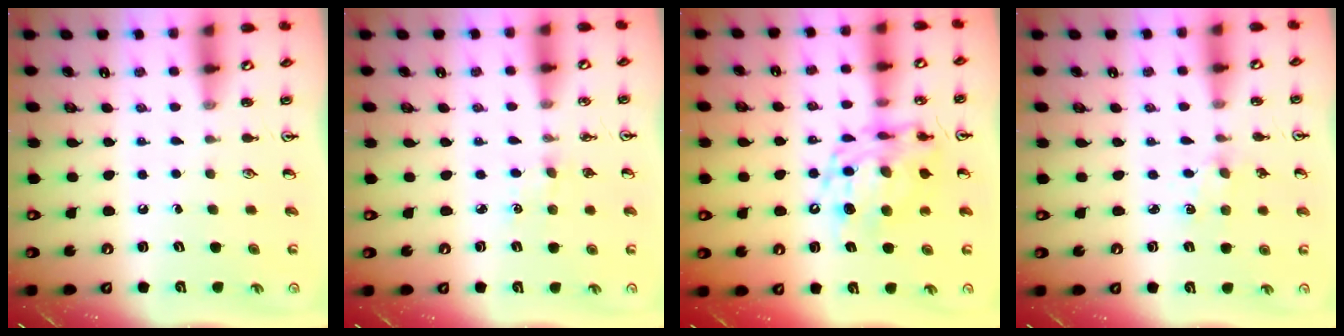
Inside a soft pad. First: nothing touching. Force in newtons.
{"total": 2.0, "press": 2.0, "slide": 0.3}
{"total": 13.5, "press": 13.5, "slide": 1.1}
{"total": 1.9, "press": 1.9, "slide": 0.2}